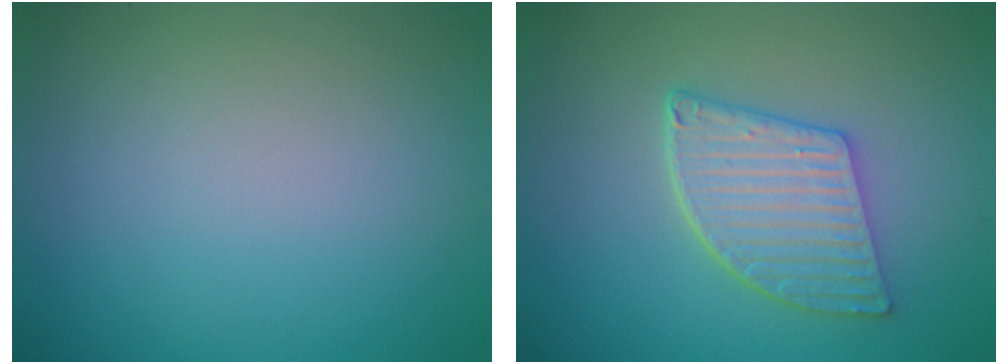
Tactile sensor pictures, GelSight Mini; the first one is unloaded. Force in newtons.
{"total": 5.1, "press": 4.2, "slide": 3.0}